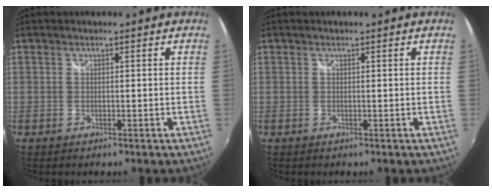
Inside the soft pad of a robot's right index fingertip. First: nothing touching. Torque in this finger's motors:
{"motor_torque": [0.00, 0.00, 0.00, 0.00]}